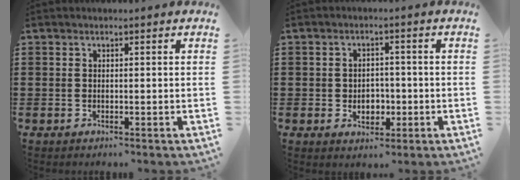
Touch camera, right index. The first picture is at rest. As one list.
[{"total": 3.4, "force": [-0.8, 2.7, 1.9], "torque": [-0.033, 0.002, -0.019]}]